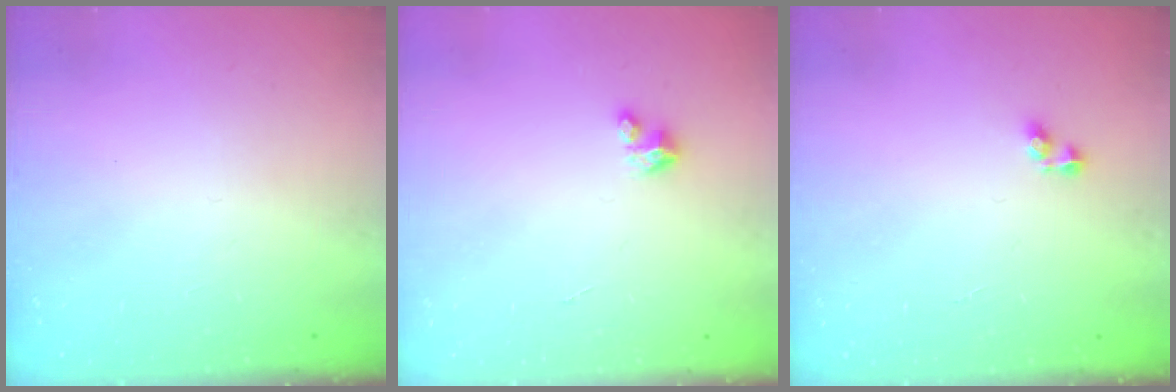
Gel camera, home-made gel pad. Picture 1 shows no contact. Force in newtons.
{"total": 3.4, "press": 3.3, "slide": 0.2}
{"total": 2.6, "press": 2.6, "slide": 0.2}